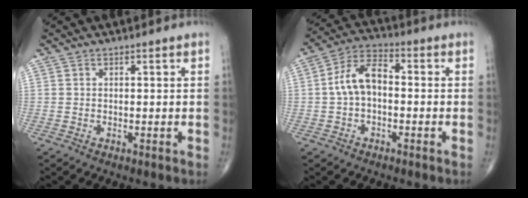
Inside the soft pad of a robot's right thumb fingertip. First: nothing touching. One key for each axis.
{"total": 8.4, "fx": -0.4, "fy": 5.0, "fz": 6.7, "tx": -0.122, "ty": 0.031, "tz": -0.019}